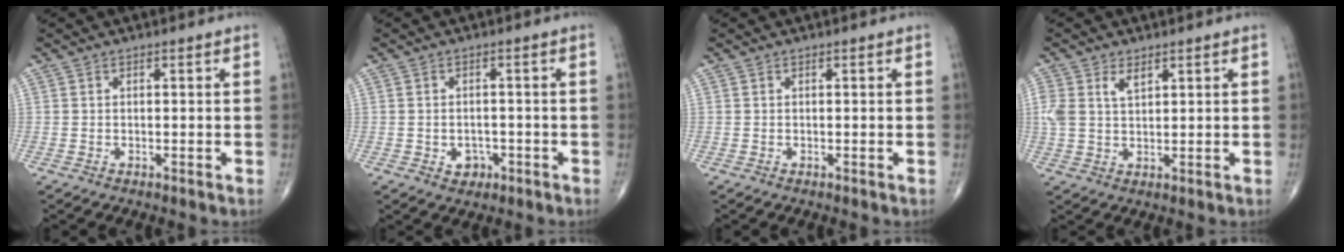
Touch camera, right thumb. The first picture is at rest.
{"total": 3.1, "force": [-1.2, 2.4, 1.4], "torque": [-0.003, 0.007, -0.012]}
{"total": 0.0}
{"total": 5.1, "force": [2.2, 2.9, 3.5], "torque": [-0.072, 0.000, 0.048]}